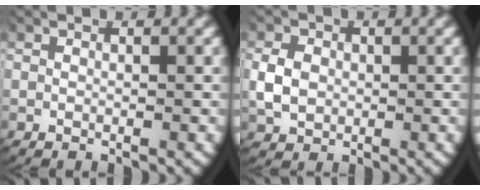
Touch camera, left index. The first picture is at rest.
{"total": 3.1, "force": [0.0, 2.6, 1.7], "torque": [-0.043, -0.008, 0.009]}